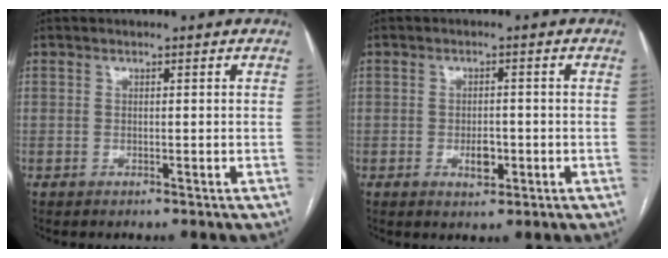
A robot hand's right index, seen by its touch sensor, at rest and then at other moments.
{"total": 3.2, "force": [-1.0, 1.6, 2.5], "torque": [-0.041, 0.001, -0.011]}